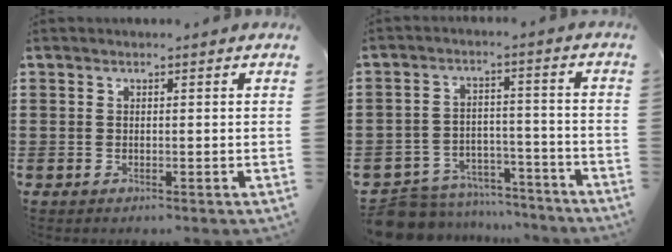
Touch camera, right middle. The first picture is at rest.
{"total": 7.3, "force": [-7.1, 1.4, 0.6], "torque": [-0.017, 0.018, -0.142]}